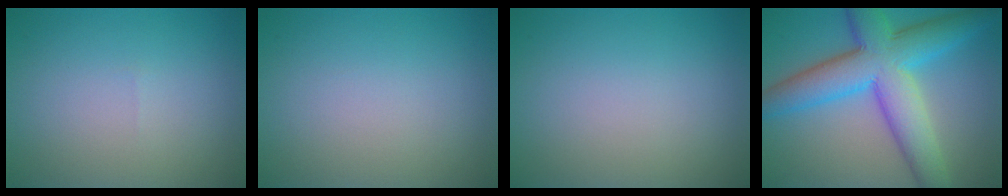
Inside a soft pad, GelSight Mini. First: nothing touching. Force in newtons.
{"total": 0.0}
{"total": 0.0}
{"total": 10.2, "press": 10.2, "slide": 0.1}